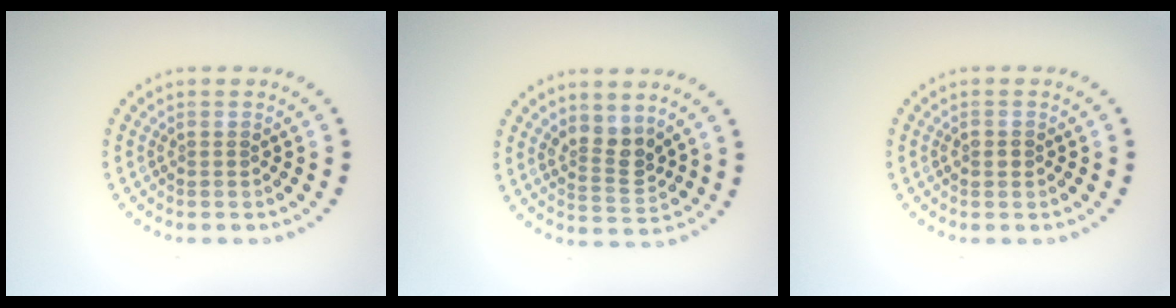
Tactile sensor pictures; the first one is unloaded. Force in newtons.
{"total": 2.9, "press": 2.6, "slide": 1.3}
{"total": 1.3, "press": 1.3, "slide": 0.1}